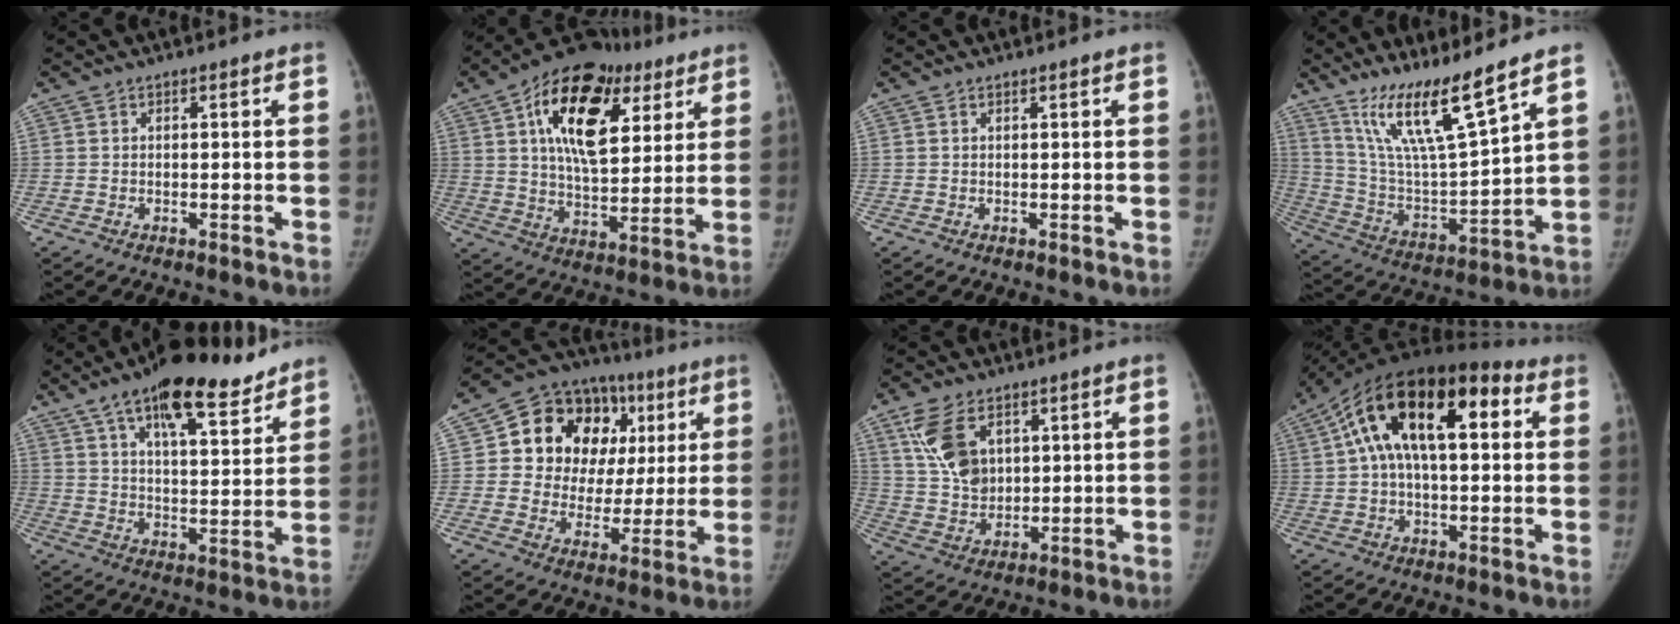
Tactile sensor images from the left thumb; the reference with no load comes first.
{"total": 22.8, "force": [9.1, 12.9, 16.5], "torque": [-0.230, -0.010, 0.142]}
{"total": 0.0}
{"total": 15.7, "force": [11.5, 1.3, 10.5], "torque": [-0.178, -0.074, 0.225]}
{"total": 18.7, "force": [13.5, 6.0, 11.5], "torque": [-0.143, -0.052, 0.213]}
{"total": 21.4, "force": [5.9, 16.2, 12.6], "torque": [-0.124, 0.035, 0.099]}
{"total": 10.8, "force": [4.7, 7.1, 6.7], "torque": [-0.106, -0.015, 0.100]}
{"total": 20.5, "force": [5.3, 10.1, 17.0], "torque": [-0.278, 0.043, 0.074]}